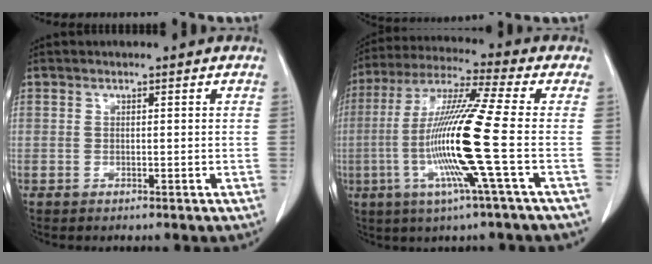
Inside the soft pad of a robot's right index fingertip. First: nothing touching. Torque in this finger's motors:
{"motor_torque": [2.14, 0.00, 1.06, 0.21]}